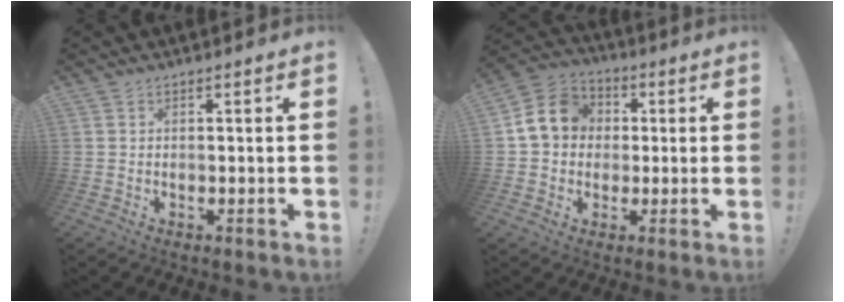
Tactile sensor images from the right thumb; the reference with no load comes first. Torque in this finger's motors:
{"motor_torque": [1.31, 1.17, 0.65, -0.15, 0.28]}